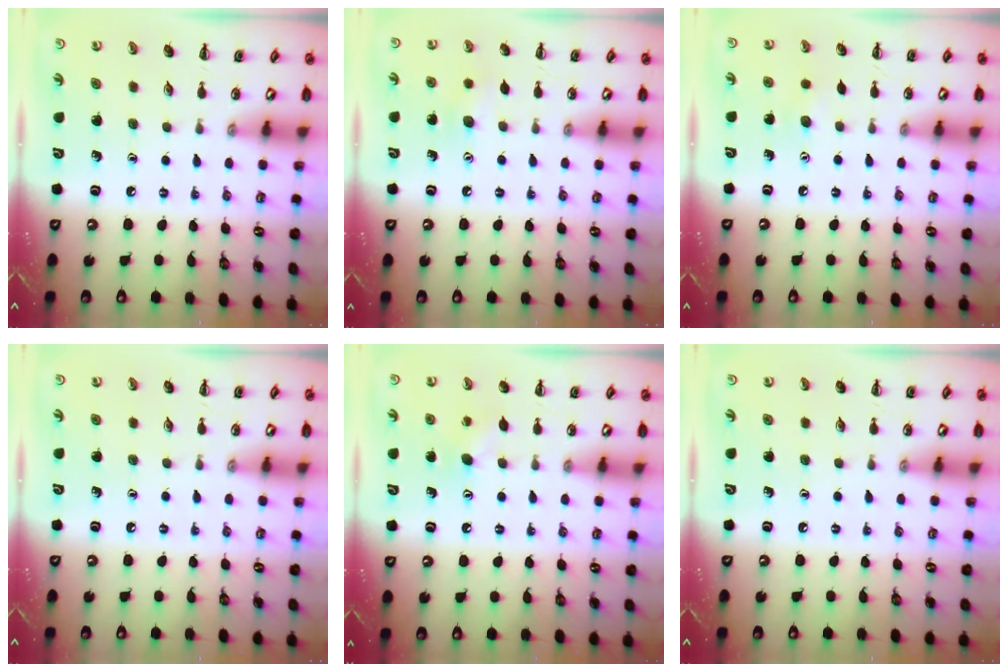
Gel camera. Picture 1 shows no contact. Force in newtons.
{"total": 7.7, "press": 7.5, "slide": 1.6}
{"total": 2.9, "press": 2.8, "slide": 0.7}
{"total": 0.0}
{"total": 5.0, "press": 4.8, "slide": 1.4}
{"total": 0.0}